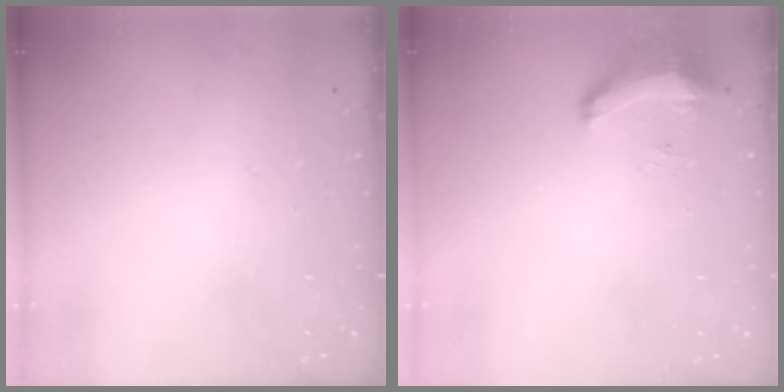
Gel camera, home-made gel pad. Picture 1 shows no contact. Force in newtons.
{"total": 8.6, "press": 8.4, "slide": 1.5}